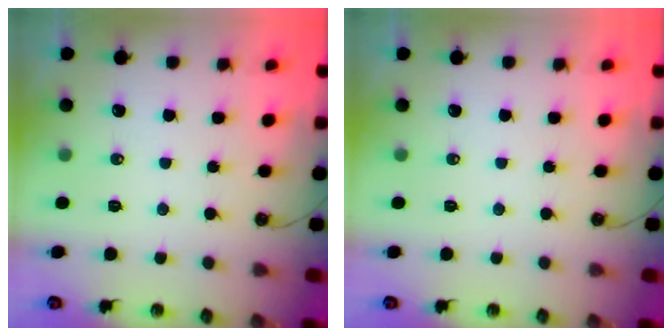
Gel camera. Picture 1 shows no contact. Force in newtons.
{"total": 0.0}